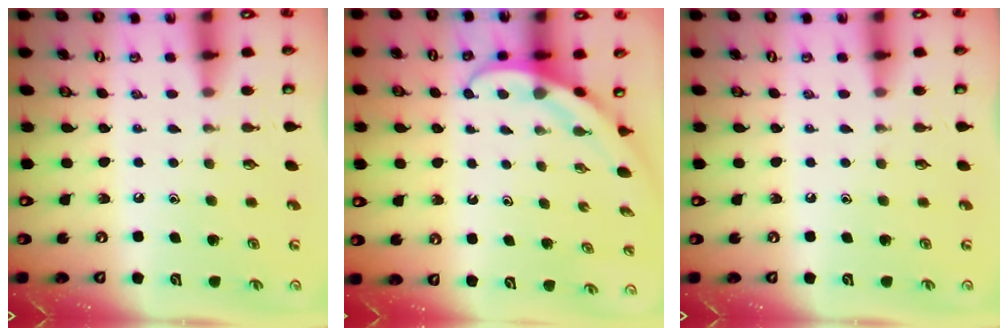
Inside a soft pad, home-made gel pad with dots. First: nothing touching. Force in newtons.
{"total": 3.9, "press": 3.9, "slide": 0.3}
{"total": 0.0}